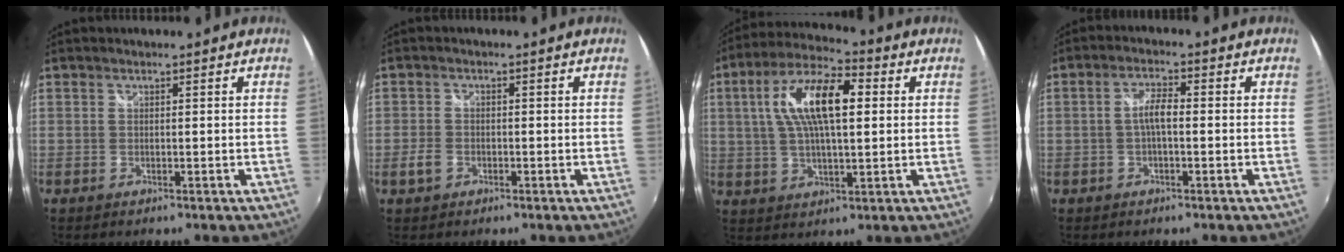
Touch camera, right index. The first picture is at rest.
{"total": 2.8, "force": [-1.4, 2.1, 1.3], "torque": [-0.031, 0.001, -0.026]}
{"total": 14.2, "force": [2.9, 5.3, 12.8], "torque": [-0.241, 0.023, 0.046]}
{"total": 3.5, "force": [-0.5, 1.0, 3.3], "torque": [-0.065, 0.009, -0.010]}